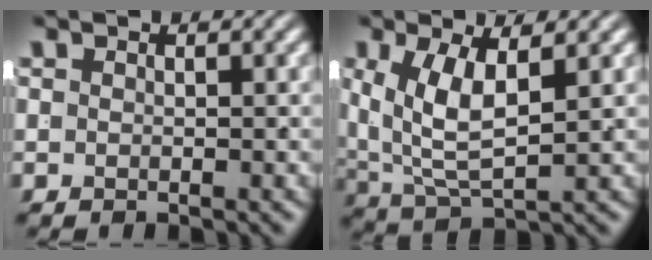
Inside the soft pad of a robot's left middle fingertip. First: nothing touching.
{"total": 6.1, "force": [0.8, 3.8, 4.7], "torque": [-0.108, -0.028, 0.033]}